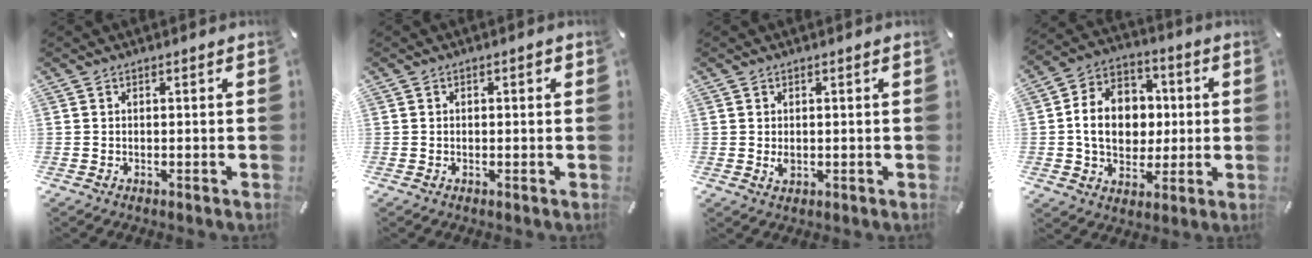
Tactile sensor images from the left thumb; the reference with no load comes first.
{"total": 1.0, "force": [0.1, 0.6, 0.8], "torque": [-0.015, 0.006, 0.000]}
{"total": 1.5, "force": [0.1, 1.1, 1.0], "torque": [-0.012, -0.001, -0.001]}
{"total": 13.5, "force": [-0.3, 11.4, 7.2], "torque": [-0.141, 0.022, 0.002]}